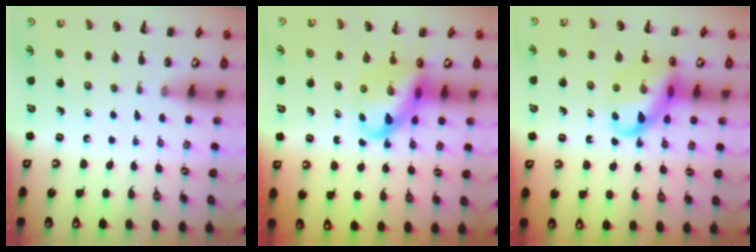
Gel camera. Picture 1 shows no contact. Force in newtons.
{"total": 12.5, "press": 11.9, "slide": 3.5}
{"total": 14.3, "press": 14.0, "slide": 2.9}